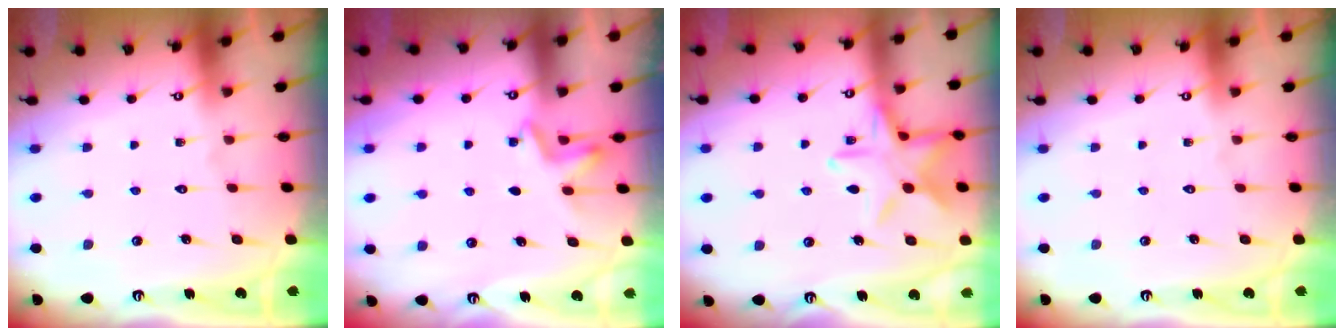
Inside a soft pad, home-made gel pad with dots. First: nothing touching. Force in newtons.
{"total": 2.4, "press": 2.2, "slide": 1.1}
{"total": 13.6, "press": 13.6, "slide": 0.9}
{"total": 0.0}